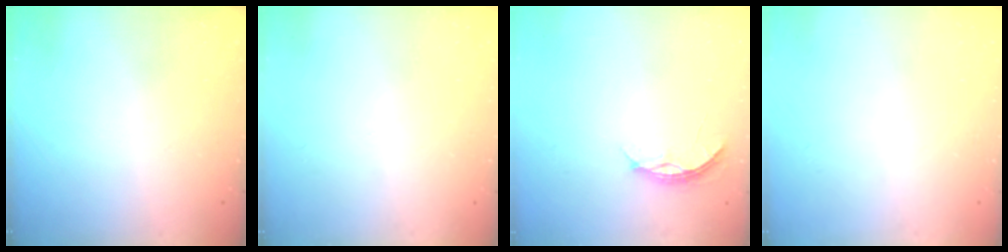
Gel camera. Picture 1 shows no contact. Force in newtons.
{"total": 0.0}
{"total": 3.9, "press": 3.9, "slide": 0.4}
{"total": 0.0}